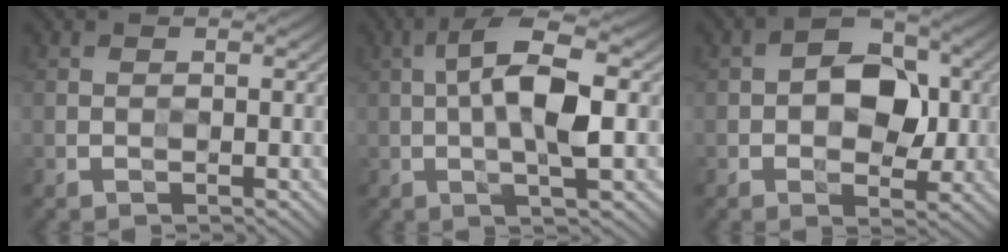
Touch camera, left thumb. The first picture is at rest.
{"total": 9.0, "force": [0.4, 2.8, 8.6], "torque": [-0.157, 0.019, -0.002]}
{"total": 7.7, "force": [0.3, 5.0, 5.9], "torque": [-0.079, 0.007, -0.002]}